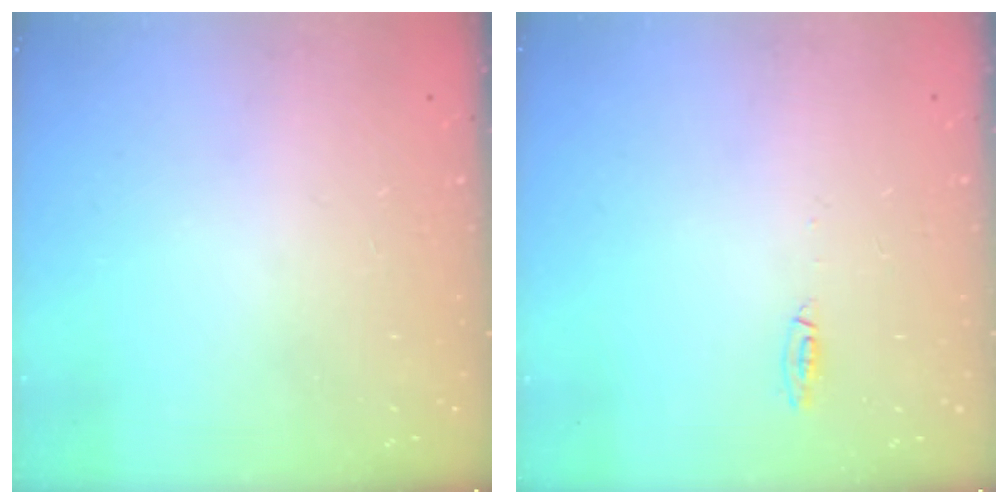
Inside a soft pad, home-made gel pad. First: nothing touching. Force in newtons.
{"total": 5.2, "press": 4.1, "slide": 3.2}